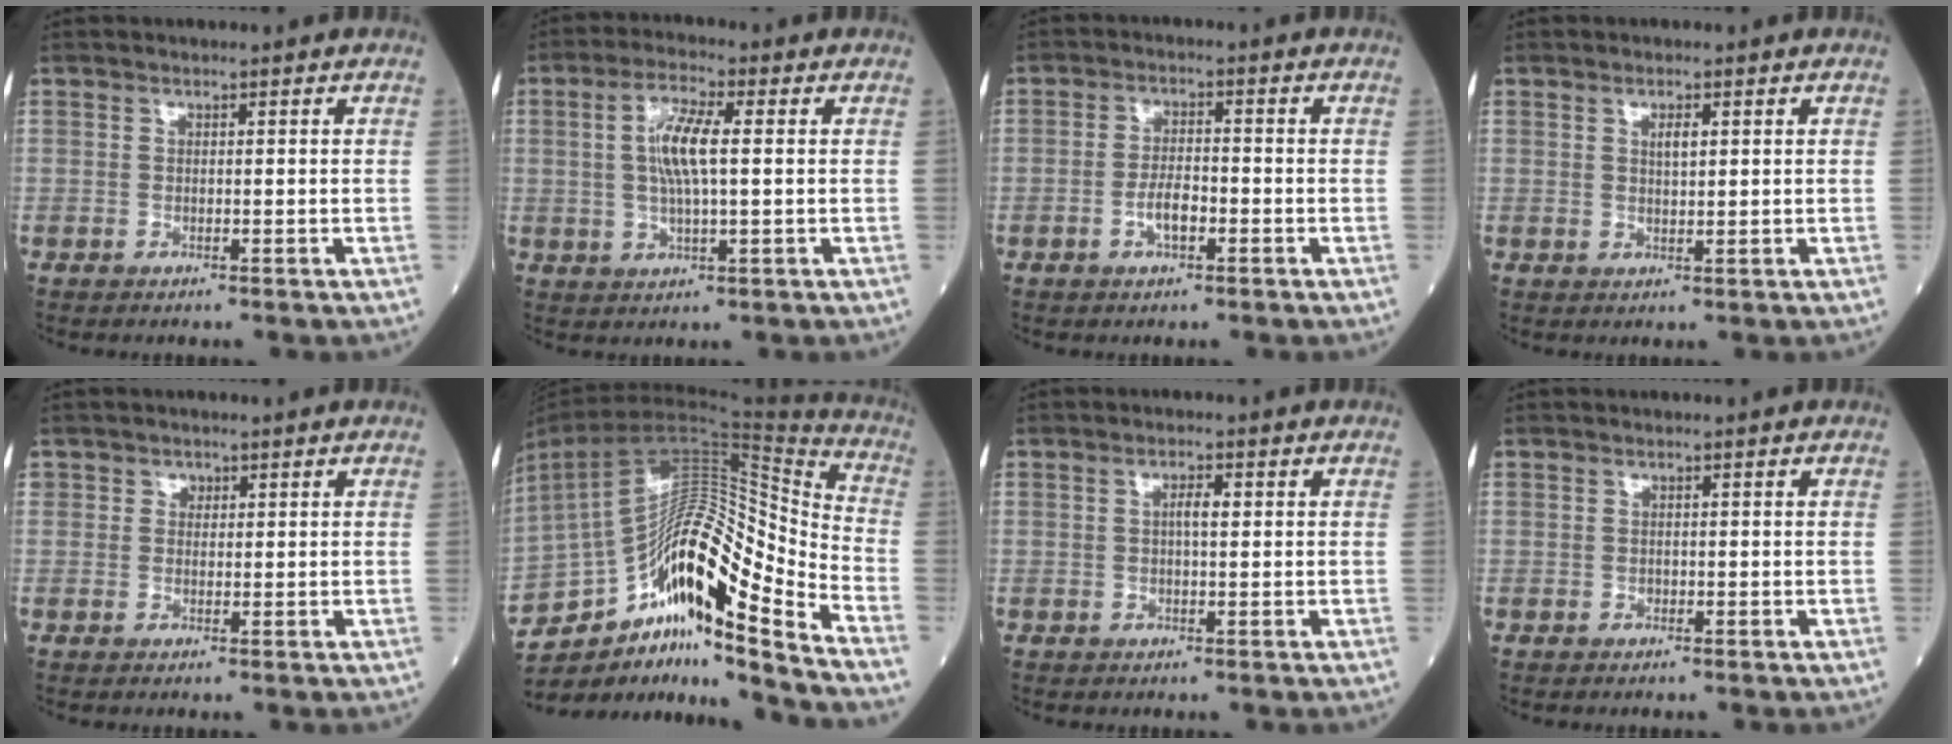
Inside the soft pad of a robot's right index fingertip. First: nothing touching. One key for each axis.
{"total": 7.1, "fx": 0.9, "fy": 1.3, "fz": 6.9, "tx": -0.142, "ty": 0.006, "tz": 0.017}
{"total": 3.7, "fx": -1.4, "fy": 1.3, "fz": 3.1, "tx": -0.061, "ty": 0.004, "tz": -0.026}
{"total": 1.8, "fx": 0.7, "fy": 0.5, "fz": 1.5, "tx": -0.025, "ty": -0.001, "tz": 0.012}
{"total": 1.3, "fx": 0.6, "fy": 1.1, "fz": 0.2, "tx": 0.003, "ty": 0.004, "tz": 0.010}
{"total": 21.4, "fx": -13.0, "fy": 3.5, "fz": 16.6, "tx": -0.273, "ty": 0.047, "tz": -0.223}
{"total": 1.9, "fx": 0.3, "fy": 0.5, "fz": 1.8, "tx": -0.030, "ty": 0.005, "tz": 0.004}
{"total": 0.0}